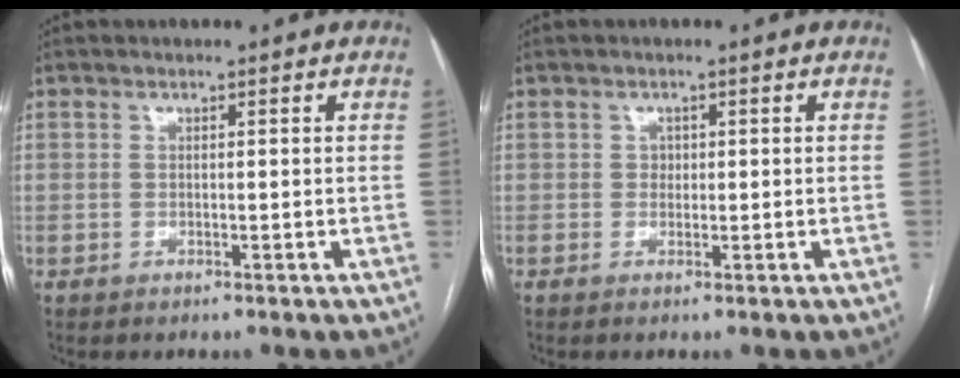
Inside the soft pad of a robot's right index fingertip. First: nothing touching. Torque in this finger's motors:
{"motor_torque": [0.07, 0.17, -0.04, 0.00]}